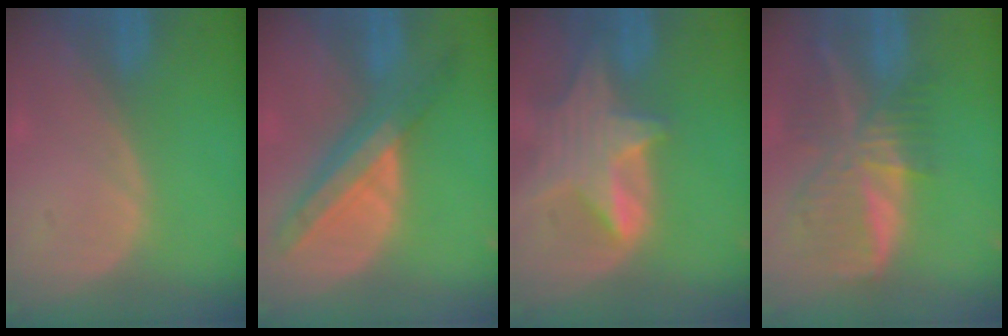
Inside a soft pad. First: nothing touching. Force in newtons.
{"total": 8.5, "press": 7.5, "slide": 4.0}
{"total": 8.4, "press": 7.6, "slide": 3.6}
{"total": 9.5, "press": 8.3, "slide": 4.6}